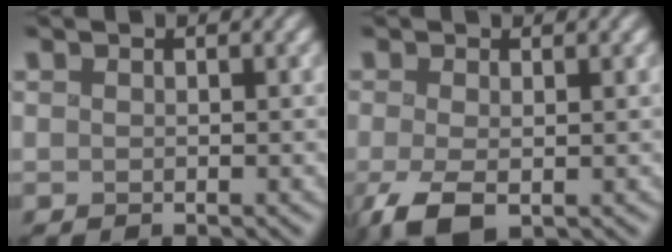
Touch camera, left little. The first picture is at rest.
{"total": 3.5, "force": [-1.3, 1.8, 2.7], "torque": [-0.062, -0.006, -0.025]}